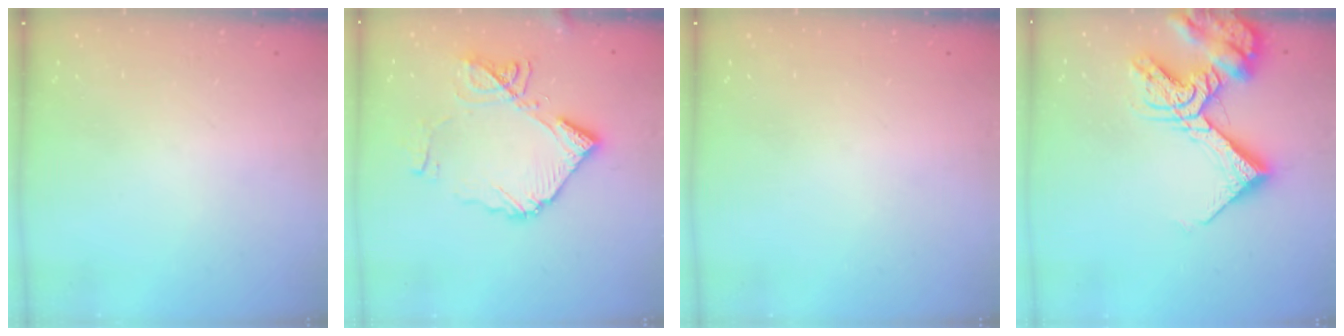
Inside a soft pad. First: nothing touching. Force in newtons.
{"total": 15.1, "press": 14.9, "slide": 1.9}
{"total": 0.0}
{"total": 16.2, "press": 16.1, "slide": 2.4}